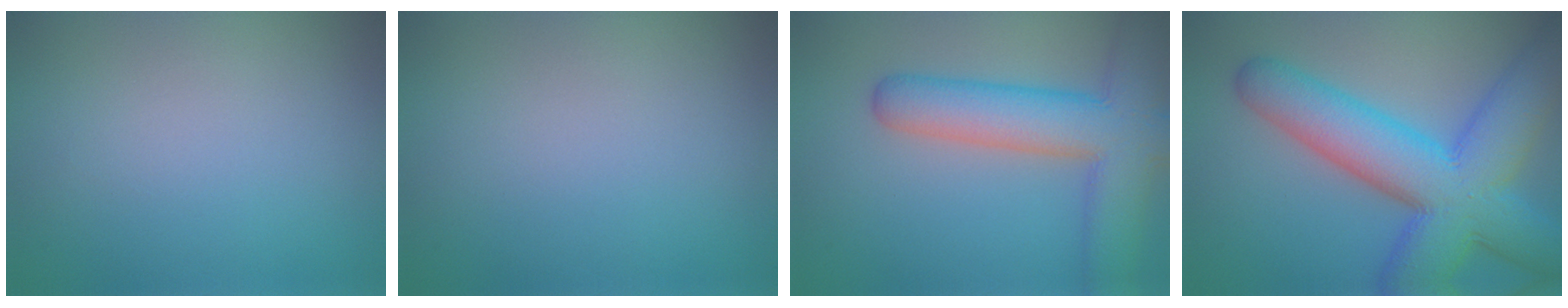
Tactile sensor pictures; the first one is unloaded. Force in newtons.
{"total": 0.0}
{"total": 9.0, "press": 9.0, "slide": 0.5}
{"total": 11.8, "press": 11.8, "slide": 0.3}